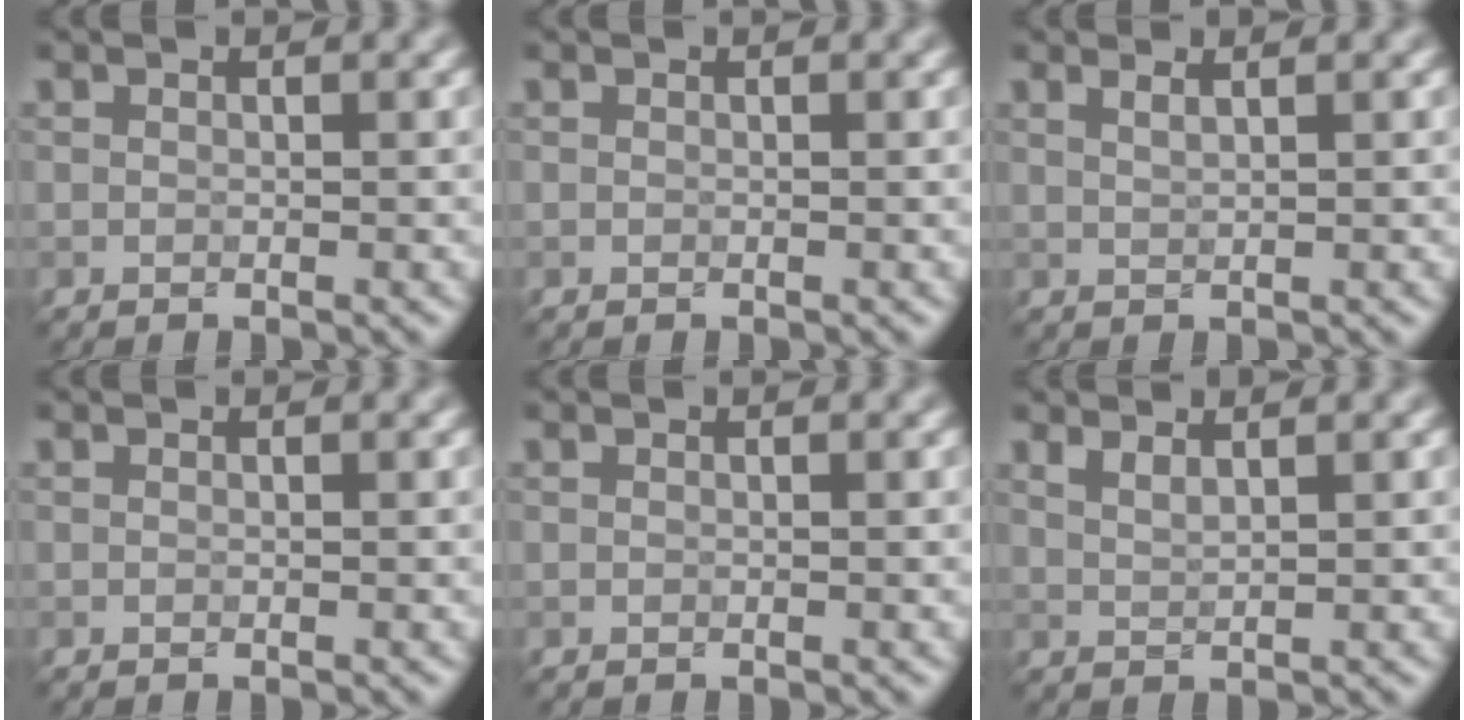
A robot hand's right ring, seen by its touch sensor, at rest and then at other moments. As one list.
[{"total": 0.0}, {"total": 1.5, "force": [1.0, 0.6, 1.0], "torque": [-0.007, 0.001, 0.004]}, {"total": 0.0}, {"total": 0.0}, {"total": 1.4, "force": [1.0, 0.4, 0.8], "torque": [-0.013, 0.000, 0.019]}]